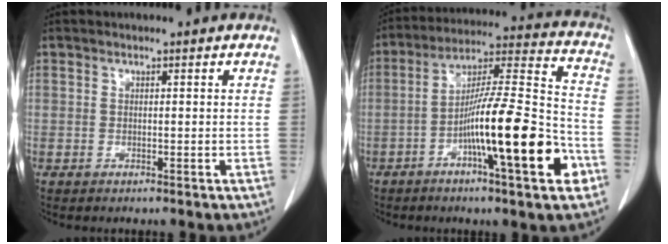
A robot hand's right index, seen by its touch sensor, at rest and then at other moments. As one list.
[{"total": 18.8, "force": [-6.9, 1.3, 17.5], "torque": [-0.279, 0.001, -0.110]}]